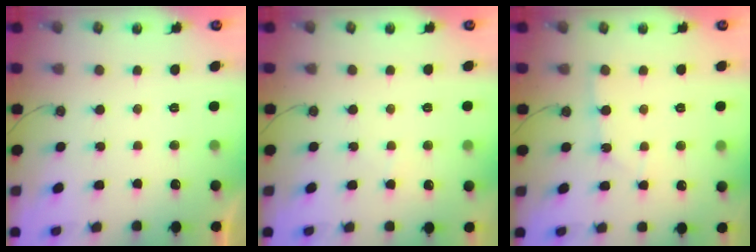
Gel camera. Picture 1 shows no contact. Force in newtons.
{"total": 2.8, "press": 2.8, "slide": 0.5}
{"total": 1.3, "press": 1.3, "slide": 0.2}